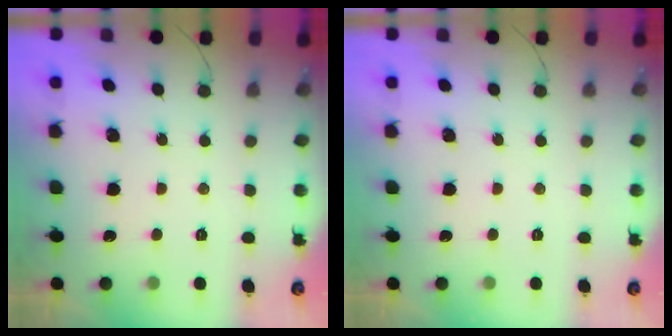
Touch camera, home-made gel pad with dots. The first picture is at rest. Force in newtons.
{"total": 0.0}